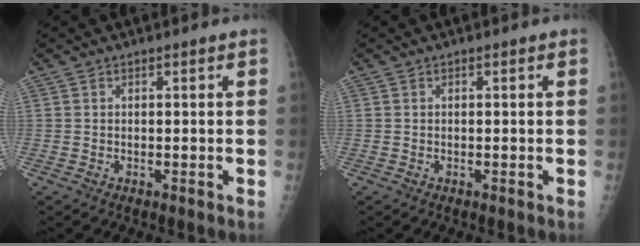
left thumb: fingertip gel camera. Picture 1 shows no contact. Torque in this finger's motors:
{"motor_torque": [0.00, 0.00, -0.01, 0.00, 0.00]}